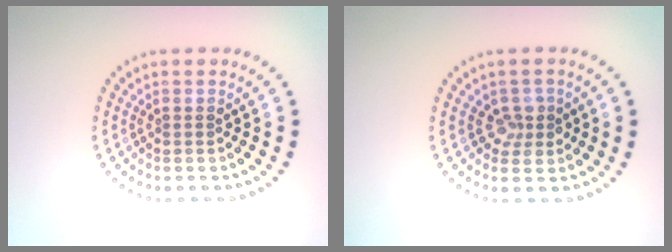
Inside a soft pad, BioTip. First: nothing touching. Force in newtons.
{"total": 1.9, "press": 1.7, "slide": 0.8}